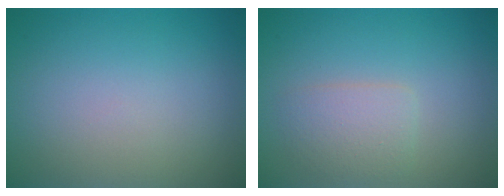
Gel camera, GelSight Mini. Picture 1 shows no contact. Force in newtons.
{"total": 2.3, "press": 2.3, "slide": 0.1}